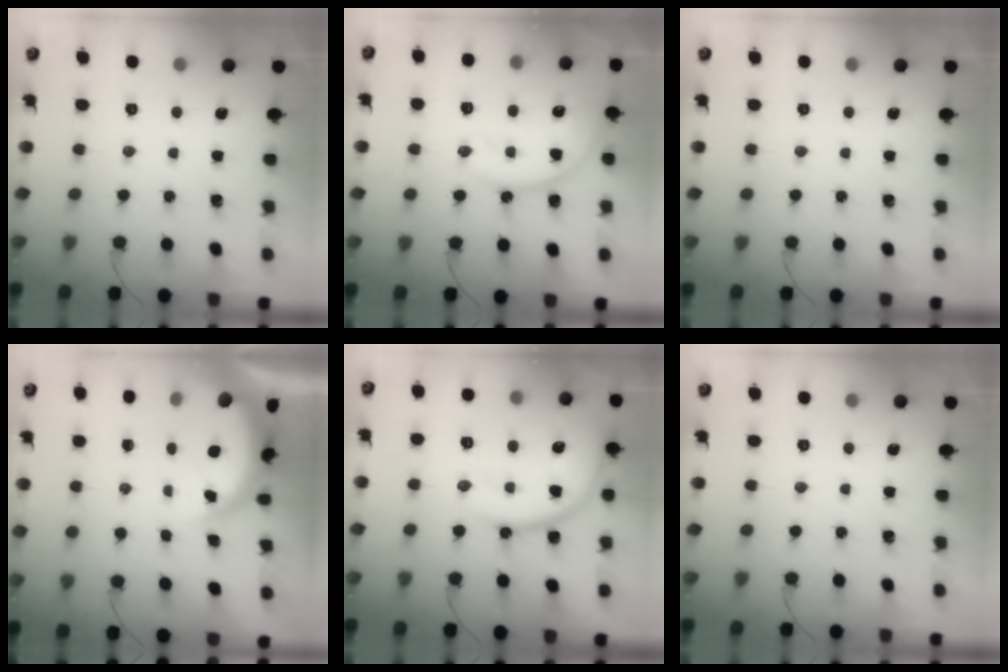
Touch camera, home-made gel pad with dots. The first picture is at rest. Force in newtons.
{"total": 12.8, "press": 12.8, "slide": 0.9}
{"total": 0.0}
{"total": 4.9, "press": 4.7, "slide": 1.3}
{"total": 16.2, "press": 16.2, "slide": 1.1}
{"total": 0.0}